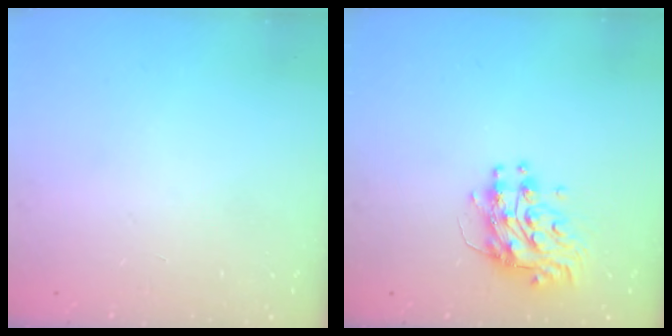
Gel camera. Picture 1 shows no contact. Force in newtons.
{"total": 10.4, "press": 10.4, "slide": 1.0}